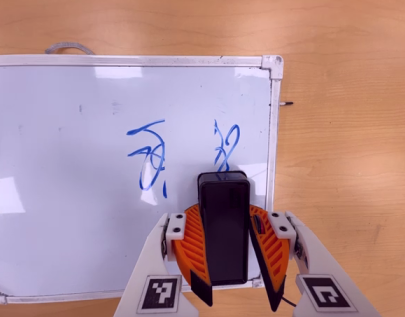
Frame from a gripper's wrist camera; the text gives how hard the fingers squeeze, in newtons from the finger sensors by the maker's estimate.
{"total": 9.0, "left": 9.5, "right": 8.4}